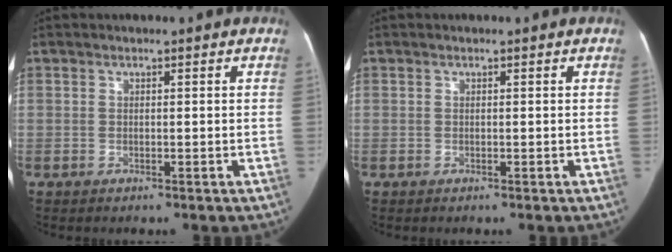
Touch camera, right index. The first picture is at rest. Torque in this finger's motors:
{"motor_torque": [0.00, 0.00, 0.00, 0.00]}